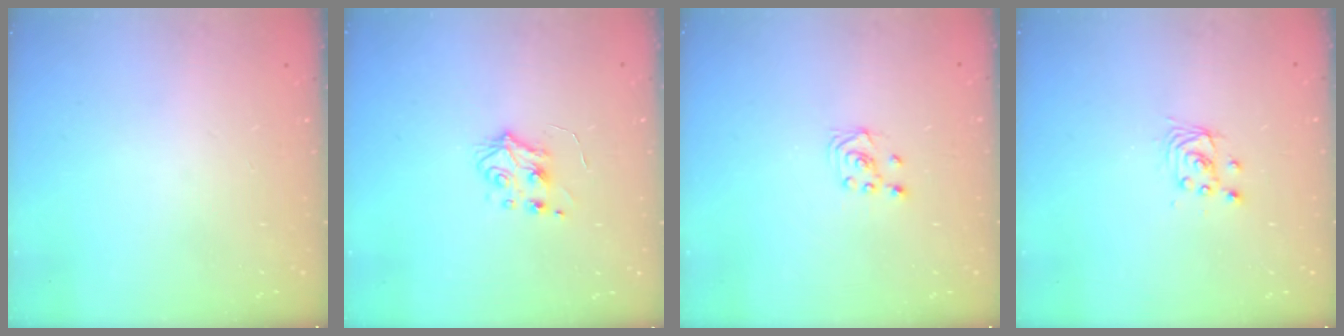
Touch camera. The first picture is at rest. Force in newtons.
{"total": 5.3, "press": 5.2, "slide": 1.0}
{"total": 2.3, "press": 2.2, "slide": 0.6}
{"total": 2.9, "press": 2.9, "slide": 0.0}